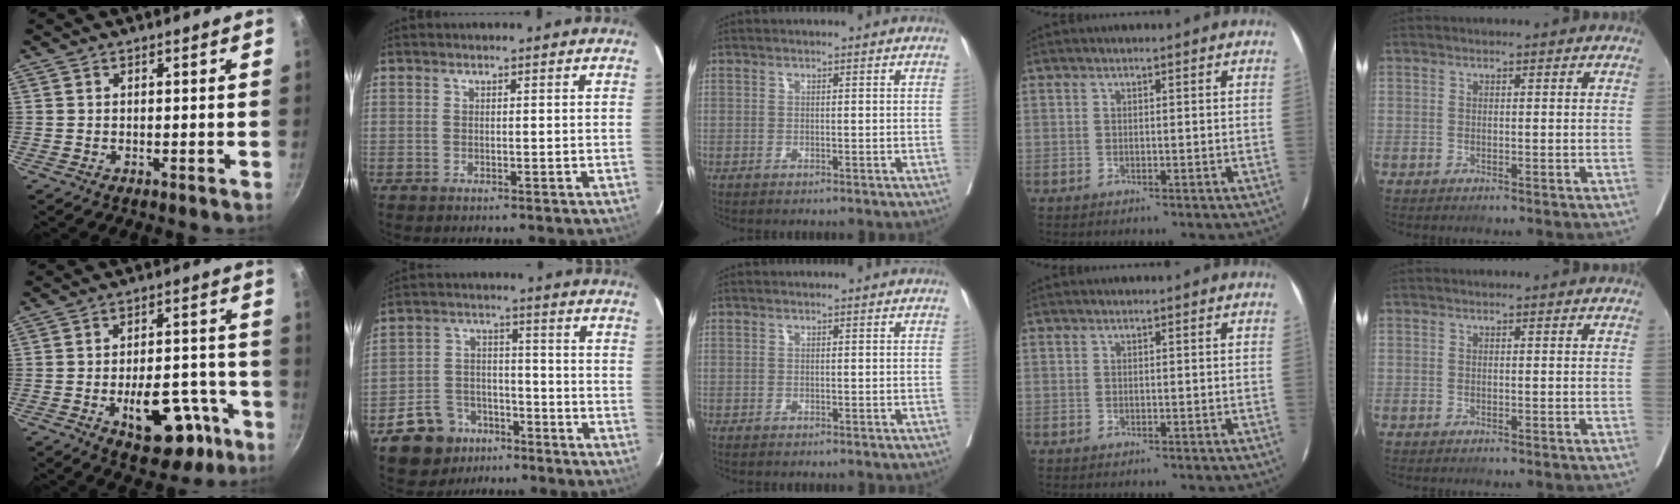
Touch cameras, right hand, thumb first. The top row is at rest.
{"thumb": {"total": 14.7, "force": [-6.7, 7.3, 10.9], "torque": [-0.131, 0.047, -0.085]}, "index": {"total": 9.2, "force": [-5.7, 6.7, 2.8], "torque": [-0.057, 0.016, -0.091]}}